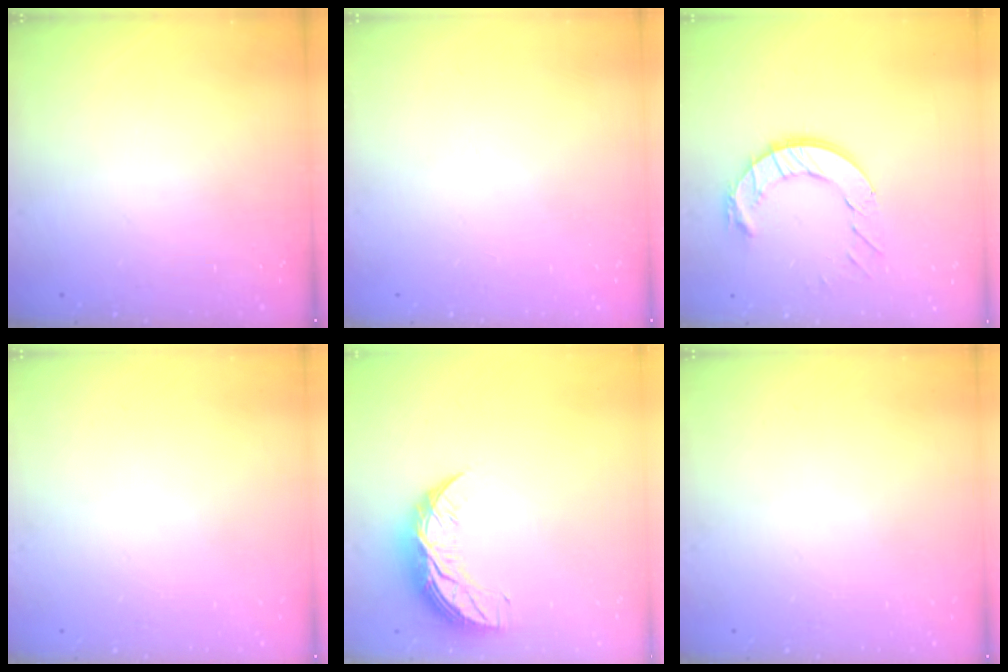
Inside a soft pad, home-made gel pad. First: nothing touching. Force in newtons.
{"total": 0.0}
{"total": 11.0, "press": 10.9, "slide": 1.1}
{"total": 0.0}
{"total": 9.9, "press": 9.9, "slide": 0.5}
{"total": 0.0}